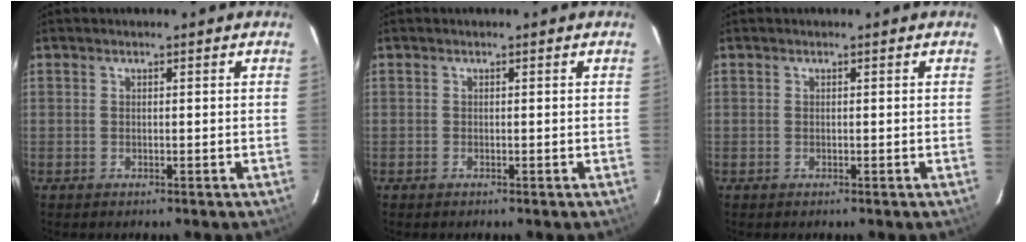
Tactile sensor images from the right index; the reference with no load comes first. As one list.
[{"total": 0.0}, {"total": 0.0}]